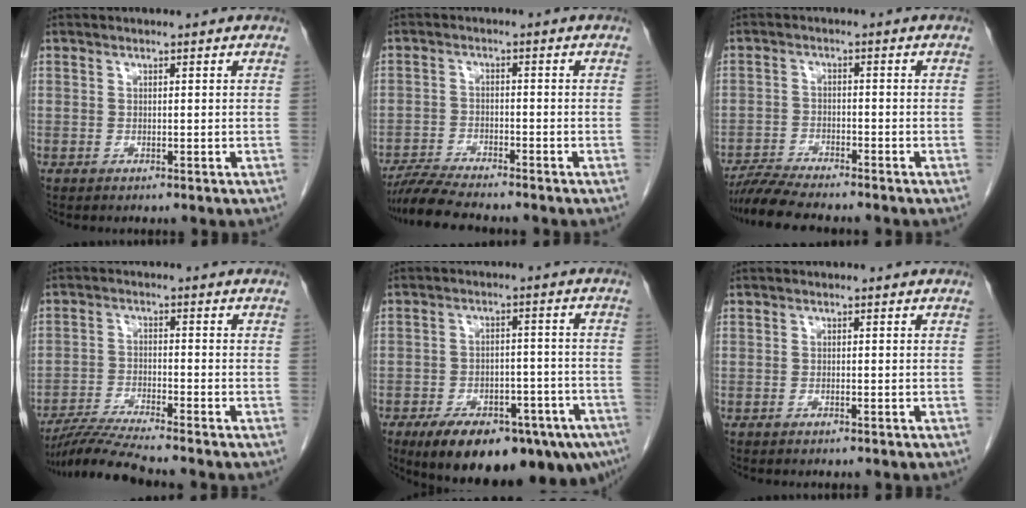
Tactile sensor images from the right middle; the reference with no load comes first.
{"total": 6.8, "force": [-6.2, -0.3, 2.7], "torque": [-0.048, -0.019, -0.112]}
{"total": 6.8, "force": [-6.3, -0.2, 2.6], "torque": [-0.045, -0.017, -0.111]}
{"total": 7.3, "force": [-6.6, -1.9, 2.5], "torque": [-0.047, -0.024, -0.126]}
{"total": 21.0, "force": [-14.3, 7.9, 13.2], "torque": [-0.152, 0.007, -0.194]}
{"total": 0.5, "force": [-0.4, 0.0, 0.3], "torque": [-0.013, 0.000, -0.006]}